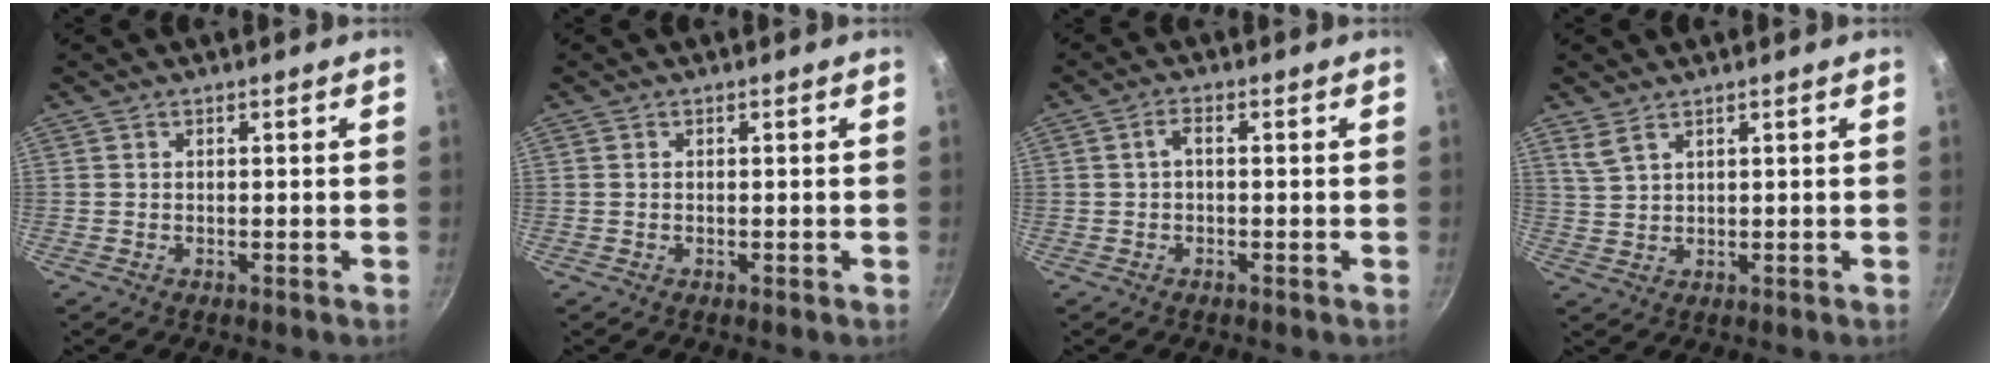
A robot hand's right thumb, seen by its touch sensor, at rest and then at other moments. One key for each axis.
{"total": 0.0}
{"total": 2.0, "fx": -0.2, "fy": 0.7, "fz": 1.8, "tx": -0.045, "ty": 0.011, "tz": -0.006}
{"total": 3.1, "fx": 2.2, "fy": 1.2, "fz": 1.8, "tx": -0.038, "ty": -0.010, "tz": 0.050}